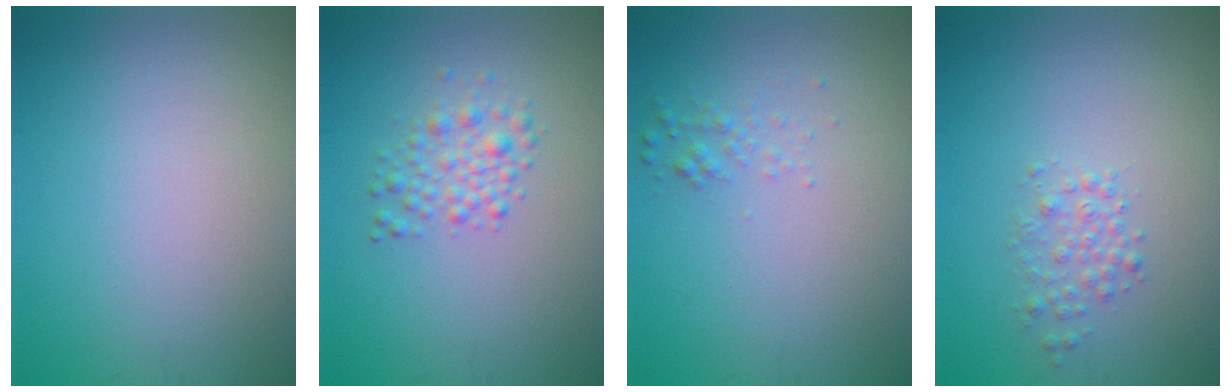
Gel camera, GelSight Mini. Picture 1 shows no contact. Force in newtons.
{"total": 2.2, "press": 2.2, "slide": 0.1}
{"total": 1.0, "press": 1.0, "slide": 0.0}
{"total": 1.6, "press": 1.6, "slide": 0.0}